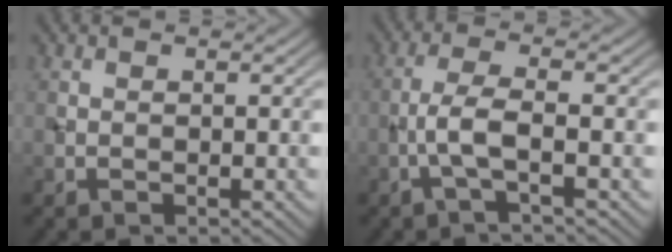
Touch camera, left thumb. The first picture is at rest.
{"total": 3.7, "force": [-1.2, 0.6, 3.4], "torque": [-0.071, 0.013, -0.037]}